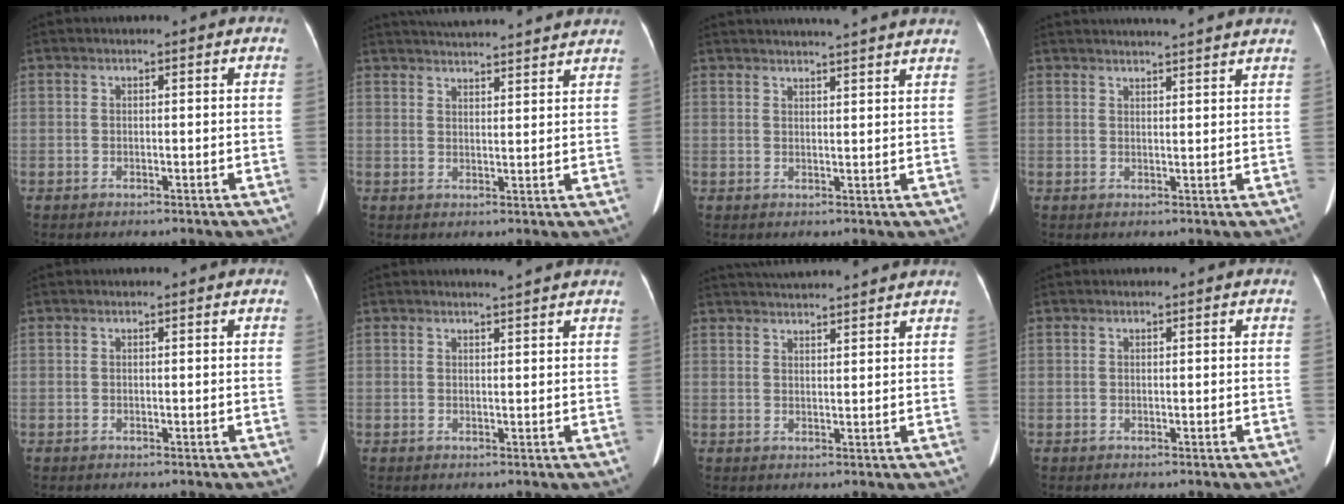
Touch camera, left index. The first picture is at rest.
{"total": 16.5, "force": [15.4, 1.3, 5.6], "torque": [-0.085, 0.029, 0.204]}
{"total": 12.9, "force": [11.8, 0.1, 5.2], "torque": [-0.073, 0.012, 0.136]}
{"total": 10.8, "force": [10.0, -0.1, 4.1], "torque": [-0.058, 0.021, 0.114]}
{"total": 0.0}
{"total": 2.7, "force": [2.5, -0.4, 0.8], "torque": [-0.011, 0.002, 0.031]}
{"total": 10.1, "force": [9.5, 0.3, 3.4], "torque": [-0.054, 0.032, 0.129]}
{"total": 0.0}